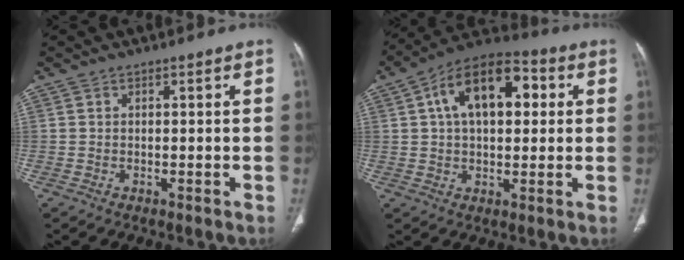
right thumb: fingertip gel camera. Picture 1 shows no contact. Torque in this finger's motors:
{"motor_torque": [1.37, 1.55, 0.27, -0.14, 0.34]}